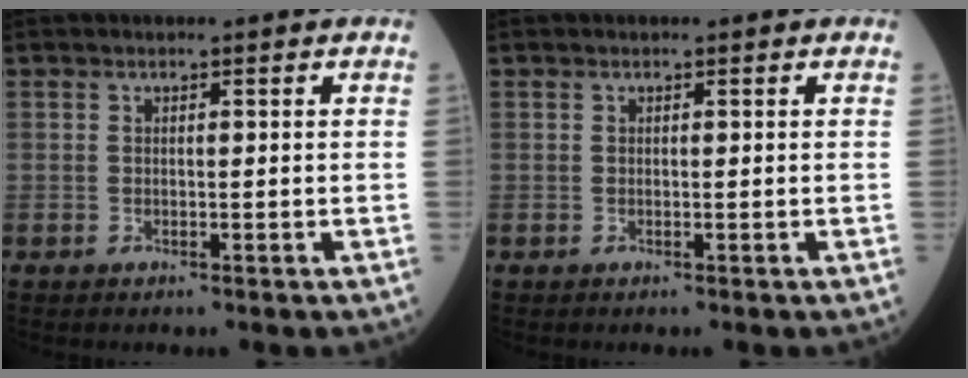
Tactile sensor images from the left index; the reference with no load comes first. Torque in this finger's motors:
{"motor_torque": [0.00, 0.00, 0.00, 0.00]}